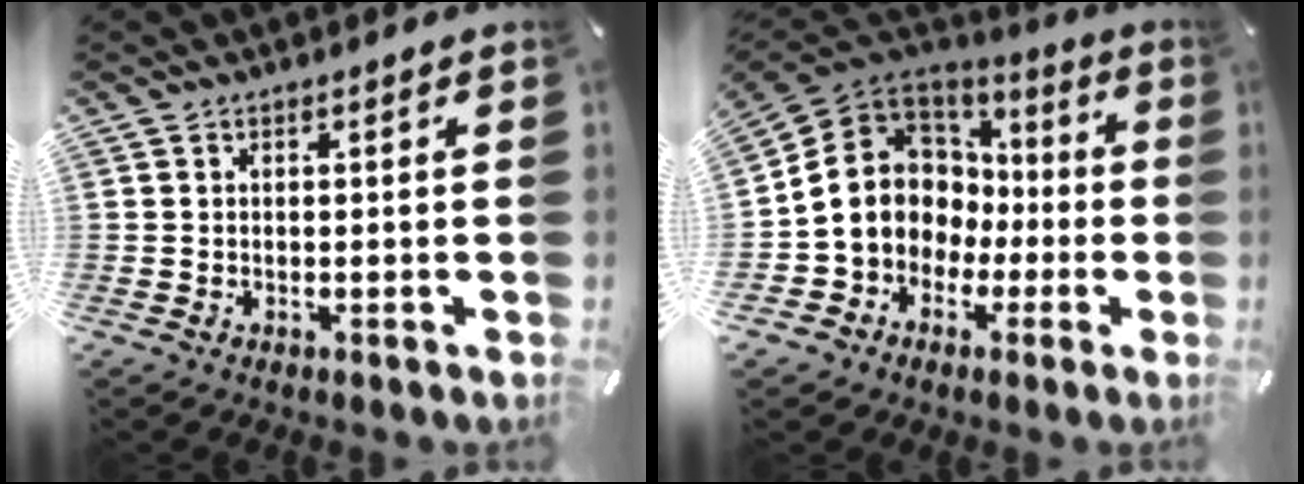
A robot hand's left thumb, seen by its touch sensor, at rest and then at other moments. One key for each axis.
{"total": 13.0, "fx": -1.4, "fy": 12.1, "fz": 4.4, "tx": -0.102, "ty": 0.001, "tz": -0.016}